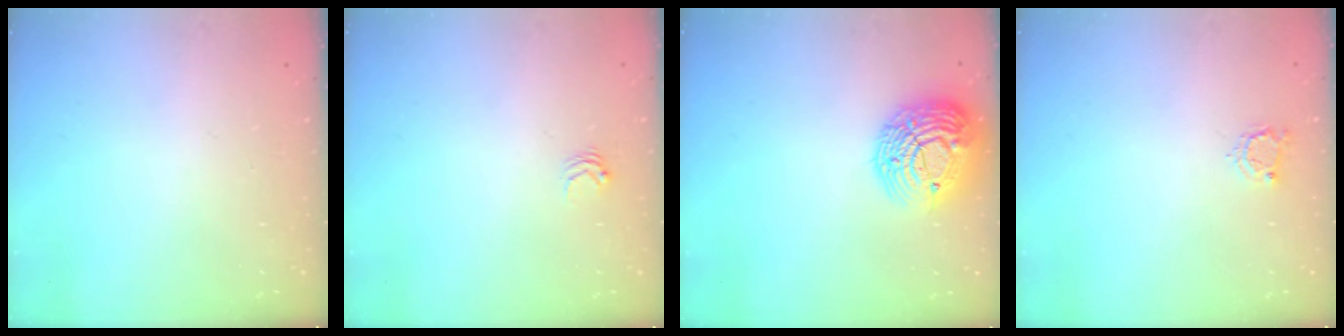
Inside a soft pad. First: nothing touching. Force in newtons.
{"total": 2.9, "press": 2.8, "slide": 0.4}
{"total": 18.2, "press": 18.2, "slide": 1.3}
{"total": 4.1, "press": 4.1, "slide": 0.5}